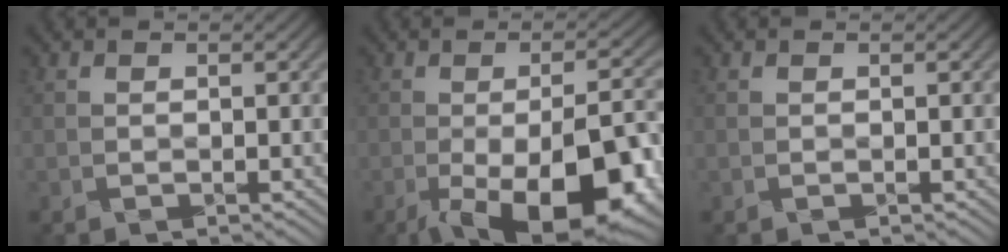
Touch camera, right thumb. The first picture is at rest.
{"total": 14.8, "force": [-6.6, 5.4, 12.0], "torque": [-0.162, -0.015, -0.100]}
{"total": 0.0}